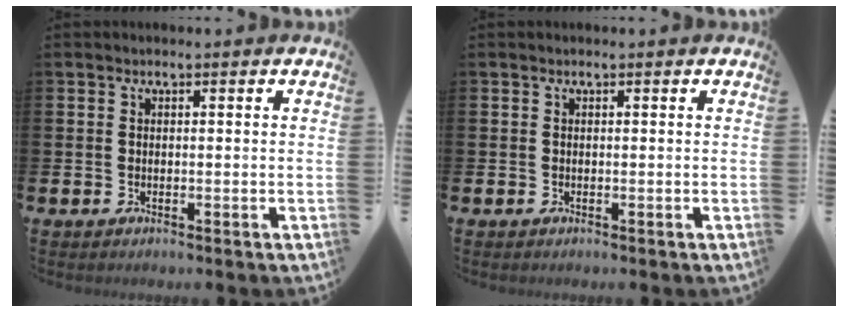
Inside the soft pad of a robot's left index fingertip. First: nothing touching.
{"total": 0.0}